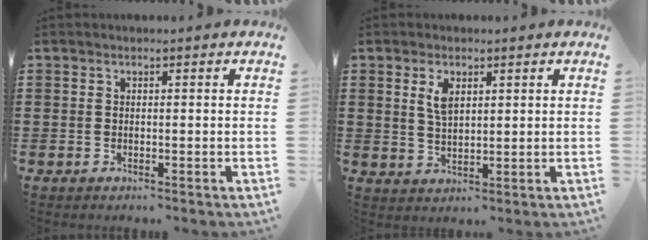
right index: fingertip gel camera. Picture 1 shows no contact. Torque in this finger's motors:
{"motor_torque": [0.20, -0.11, 0.09, 0.05]}